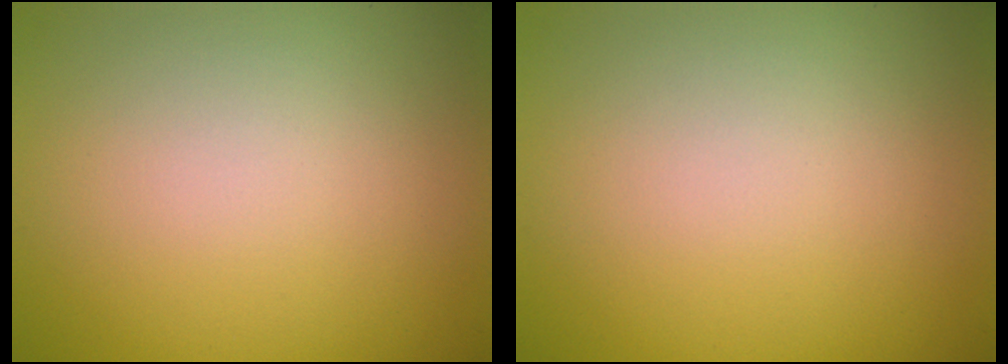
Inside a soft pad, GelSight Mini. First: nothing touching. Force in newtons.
{"total": 0.0}